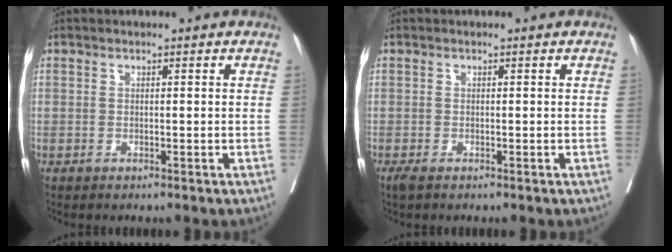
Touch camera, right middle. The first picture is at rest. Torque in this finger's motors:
{"motor_torque": [1.07, -1.07, 0.41, 0.12]}